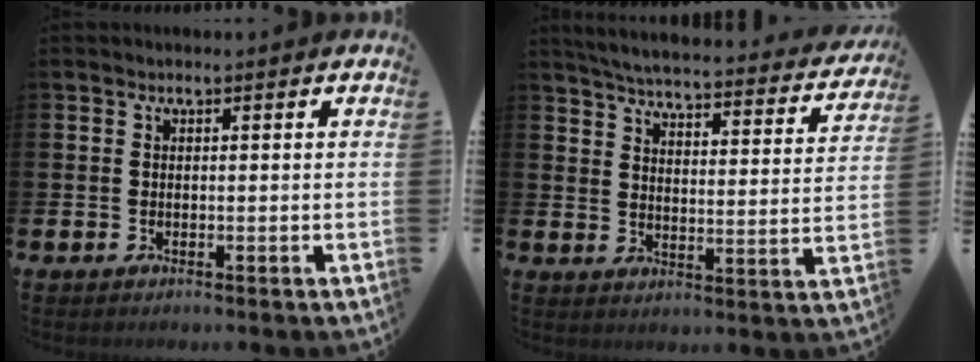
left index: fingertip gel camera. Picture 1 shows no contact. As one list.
[{"total": 5.0, "force": [4.8, 0.5, 1.5], "torque": [-0.043, -0.044, 0.074]}]